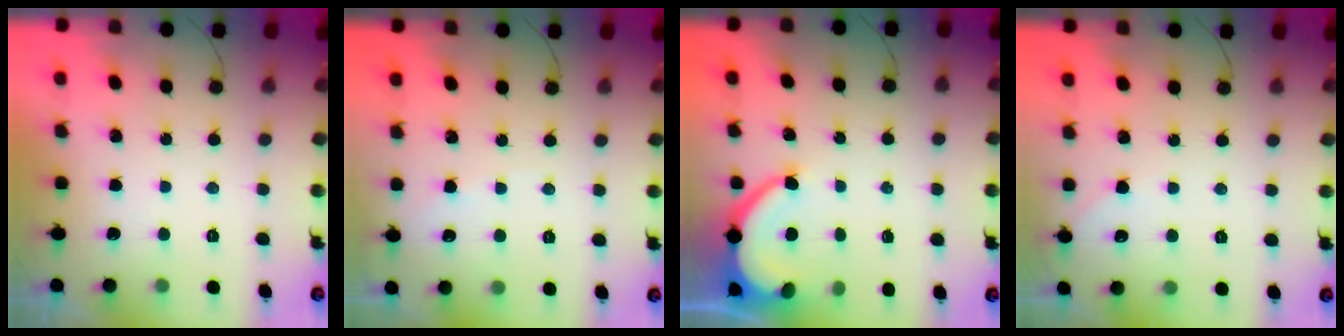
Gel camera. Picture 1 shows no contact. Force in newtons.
{"total": 2.5, "press": 2.5, "slide": 0.4}
{"total": 7.5, "press": 7.5, "slide": 0.6}
{"total": 2.7, "press": 2.7, "slide": 0.4}